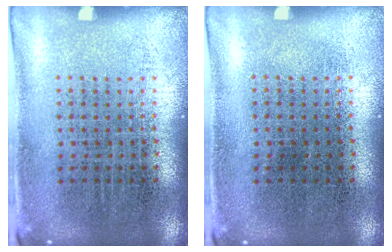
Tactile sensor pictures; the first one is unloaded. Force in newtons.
{"total": 0.0}